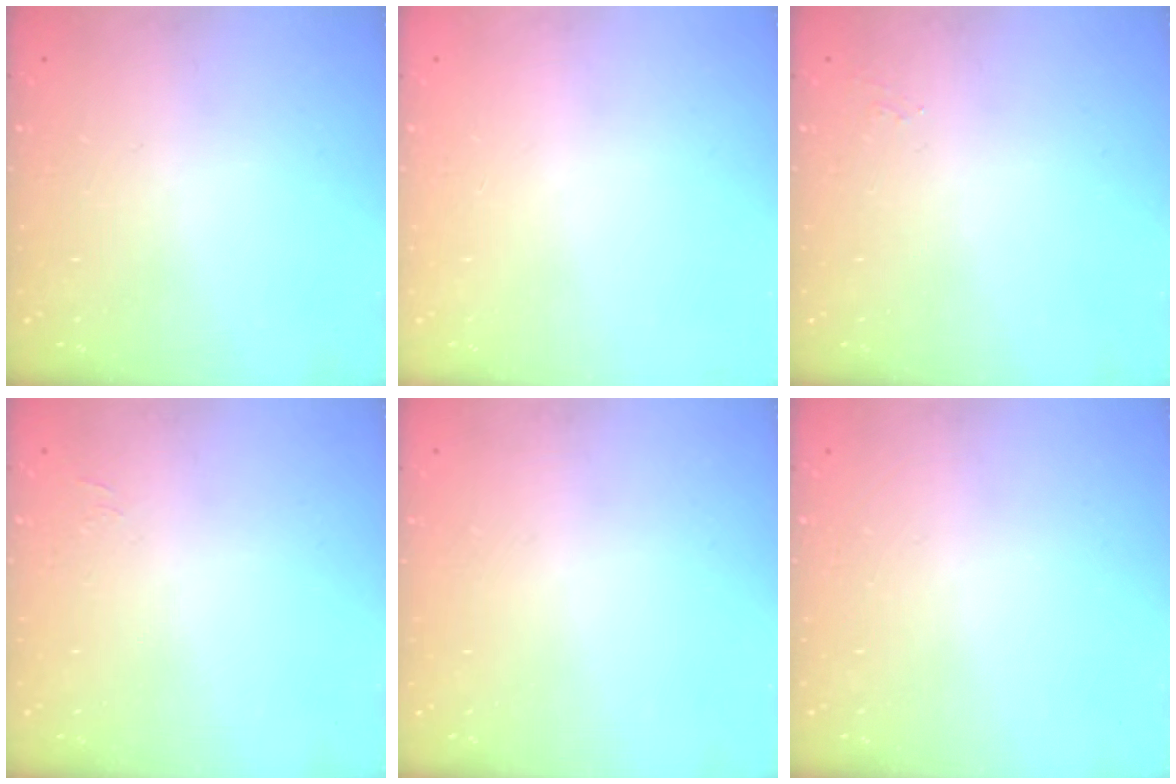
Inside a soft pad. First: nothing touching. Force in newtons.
{"total": 0.0}
{"total": 5.1, "press": 5.1, "slide": 0.5}
{"total": 4.5, "press": 4.4, "slide": 0.9}
{"total": 0.0}
{"total": 0.0}